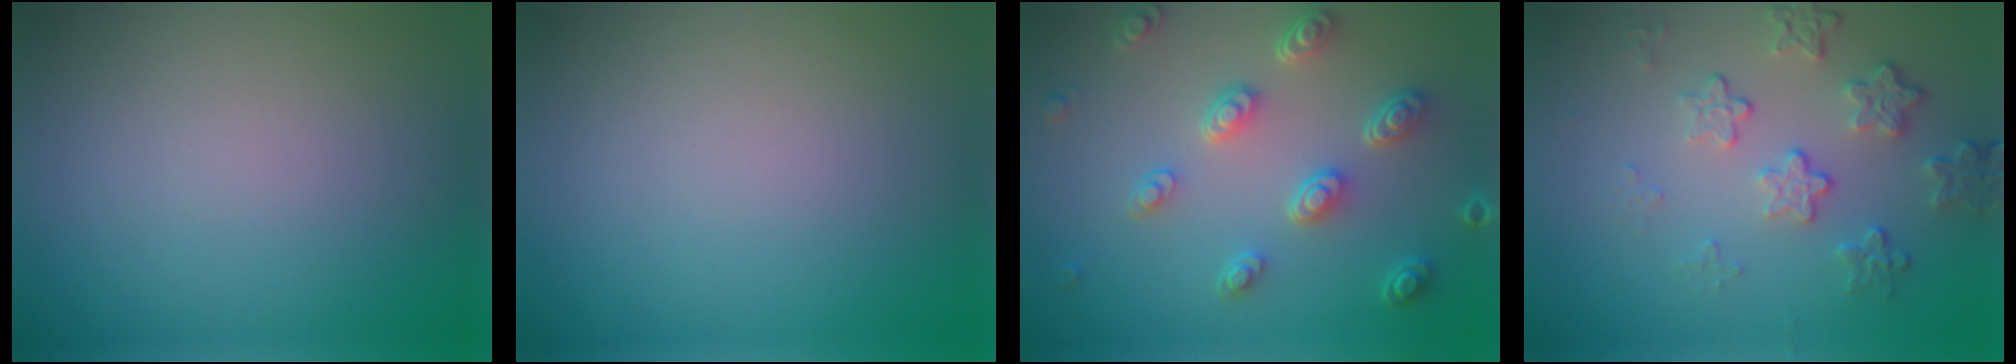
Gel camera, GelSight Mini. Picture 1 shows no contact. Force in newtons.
{"total": 0.0}
{"total": 4.7, "press": 3.7, "slide": 2.9}
{"total": 4.0, "press": 3.0, "slide": 2.8}